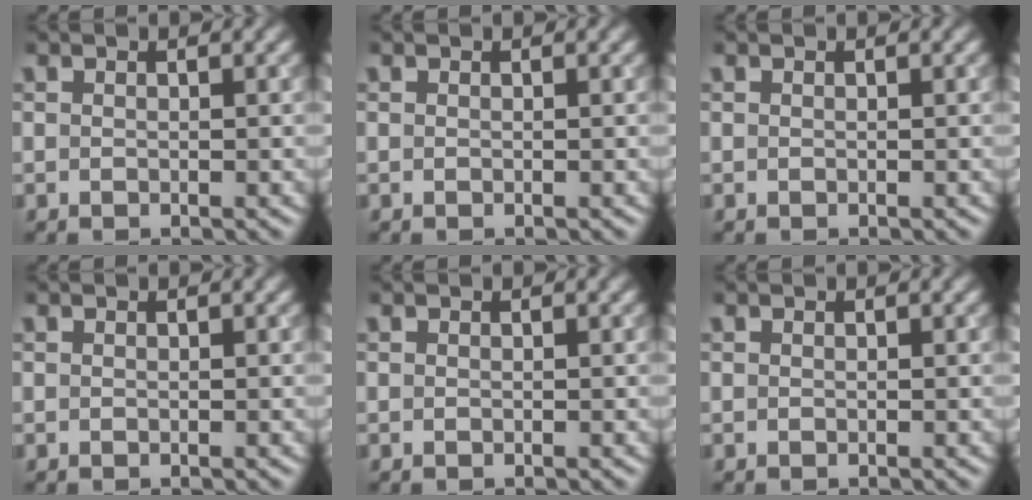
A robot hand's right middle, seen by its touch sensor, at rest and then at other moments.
{"total": 0.0}
{"total": 0.0}
{"total": 0.0}
{"total": 0.0}
{"total": 0.0}